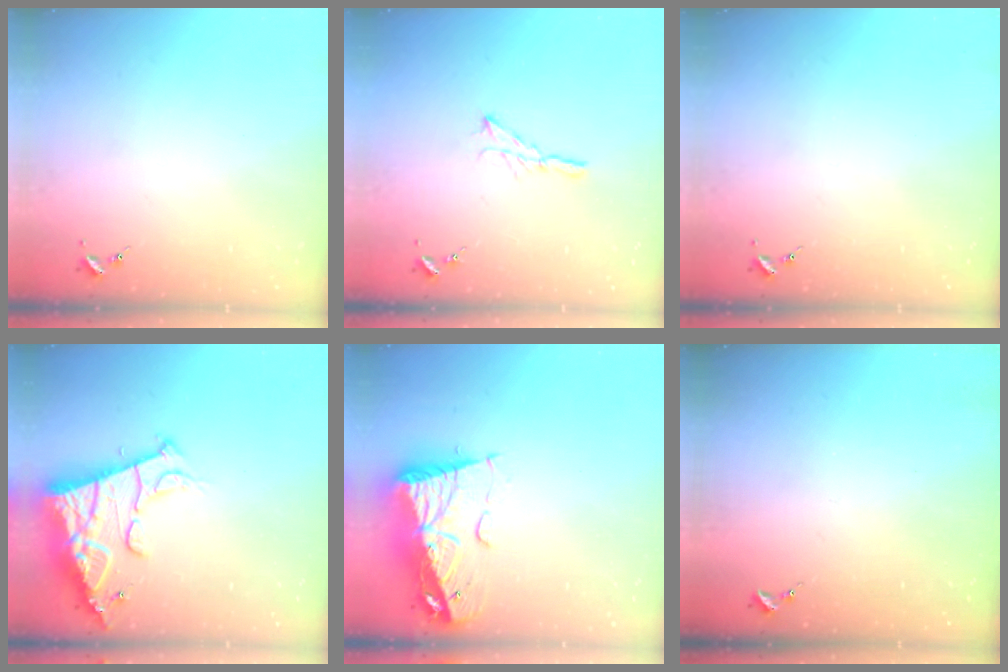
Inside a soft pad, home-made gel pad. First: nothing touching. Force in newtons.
{"total": 5.3, "press": 5.3, "slide": 0.2}
{"total": 0.0}
{"total": 16.0, "press": 15.9, "slide": 1.8}
{"total": 14.6, "press": 14.6, "slide": 1.6}
{"total": 0.0}